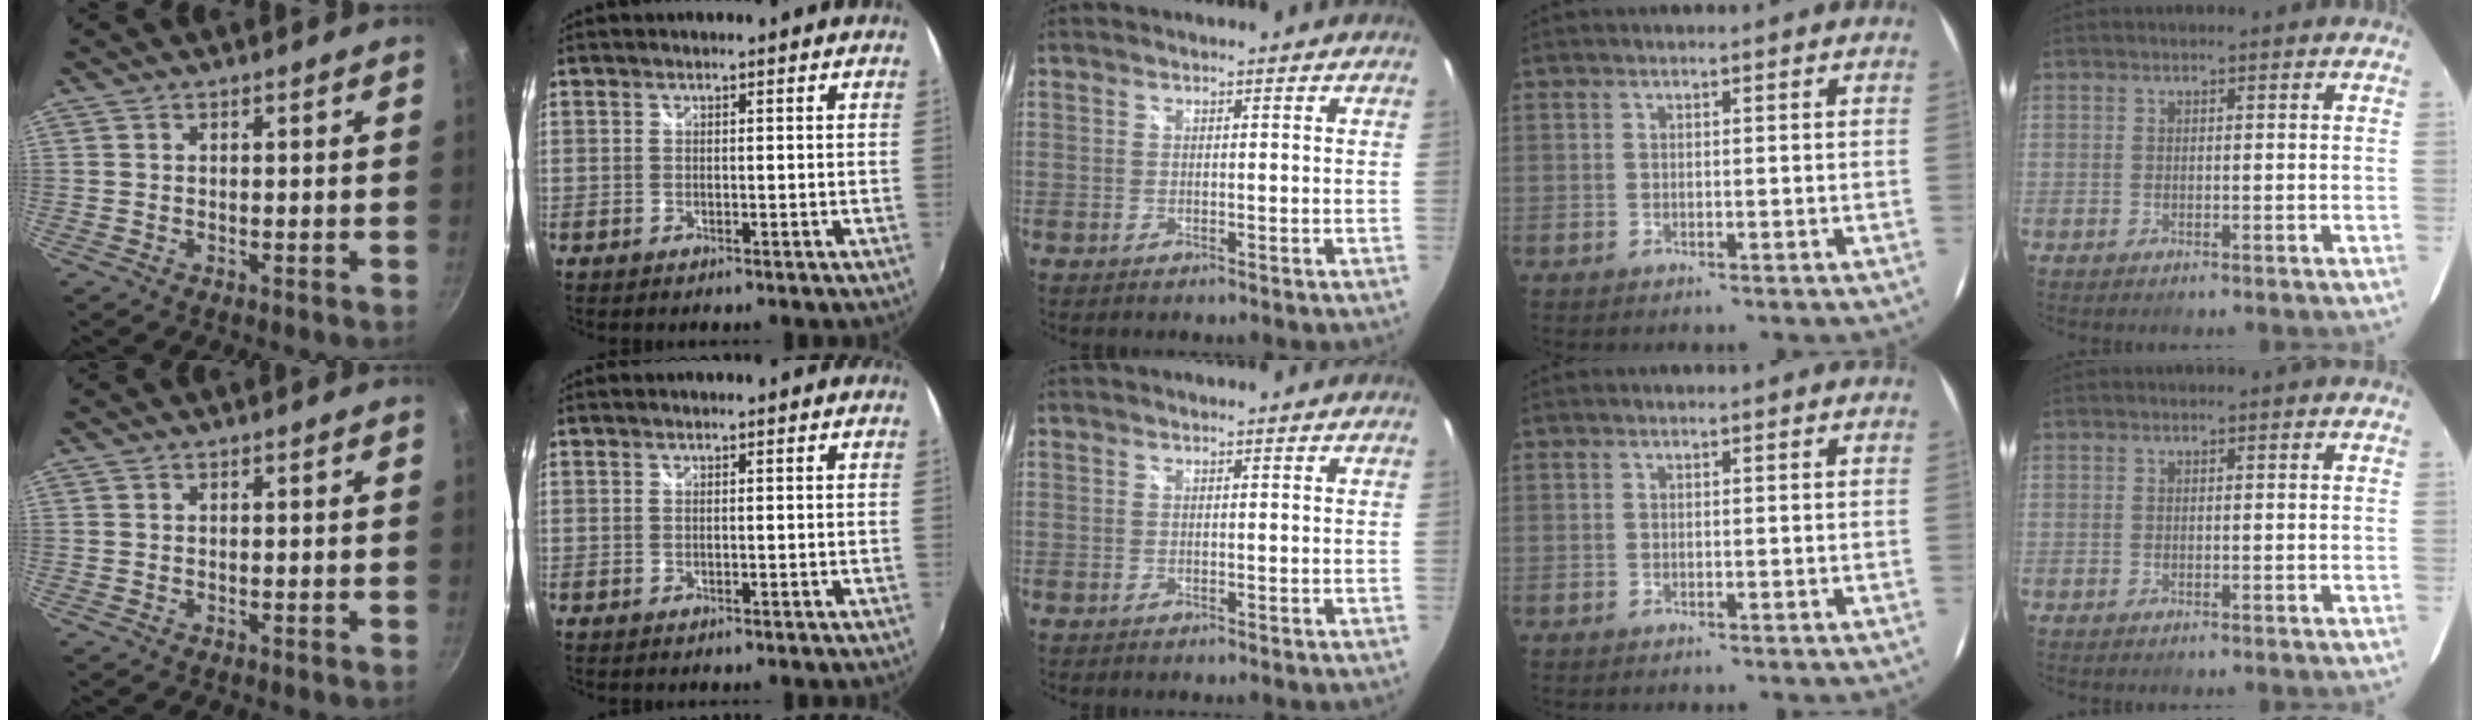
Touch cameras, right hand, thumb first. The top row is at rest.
{}